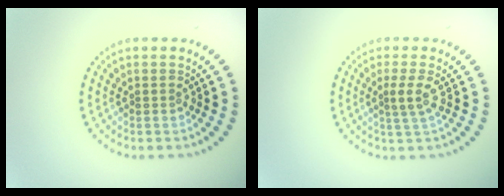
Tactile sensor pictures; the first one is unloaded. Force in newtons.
{"total": 2.0, "press": 1.5, "slide": 1.3}